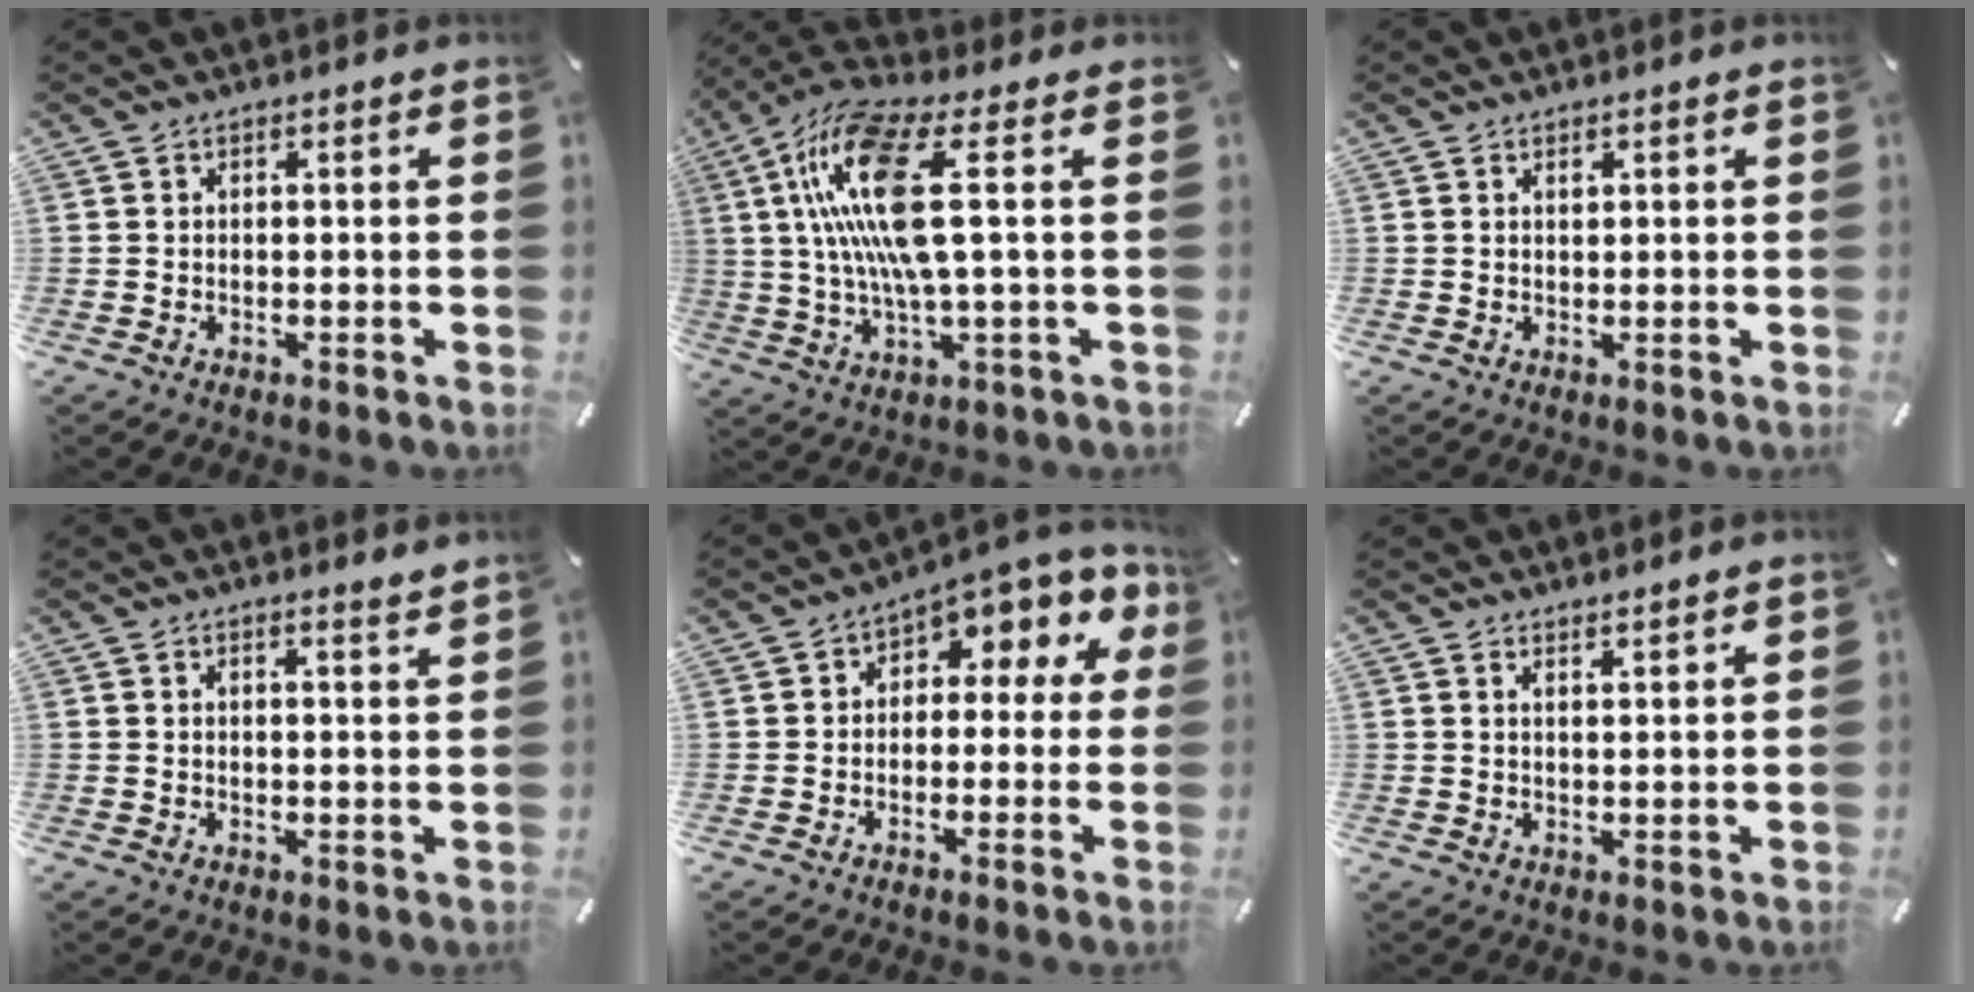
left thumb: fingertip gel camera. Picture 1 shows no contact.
{"total": 16.8, "force": [3.4, 3.9, 15.9], "torque": [-0.344, -0.020, 0.042]}
{"total": 0.6, "force": [0.4, 0.2, 0.5], "torque": [-0.009, -0.001, 0.008]}
{"total": 2.0, "force": [1.9, -0.3, 0.5], "torque": [-0.005, -0.017, 0.033]}
{"total": 5.5, "force": [2.0, 3.6, 3.7], "torque": [-0.056, -0.016, 0.030]}
{"total": 2.1, "force": [2.0, -0.4, 0.2], "torque": [-0.007, -0.012, 0.038]}